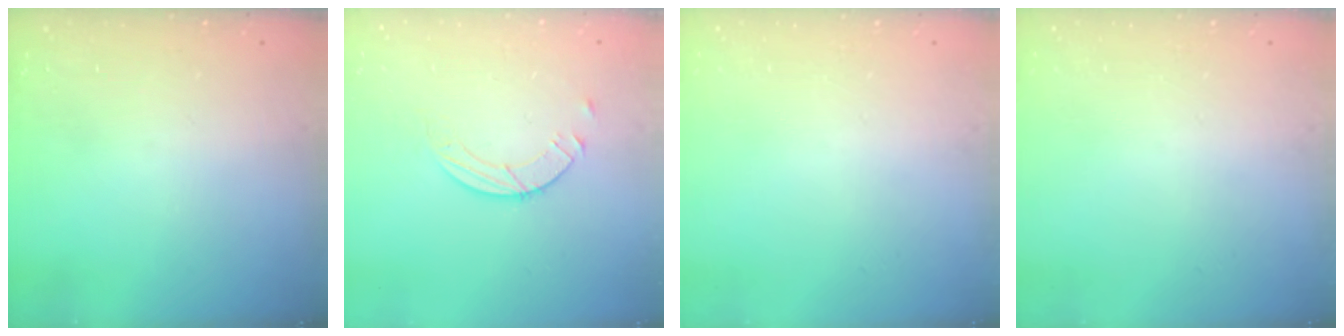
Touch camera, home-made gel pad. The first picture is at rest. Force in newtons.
{"total": 6.0, "press": 6.0, "slide": 0.6}
{"total": 0.0}
{"total": 0.0}